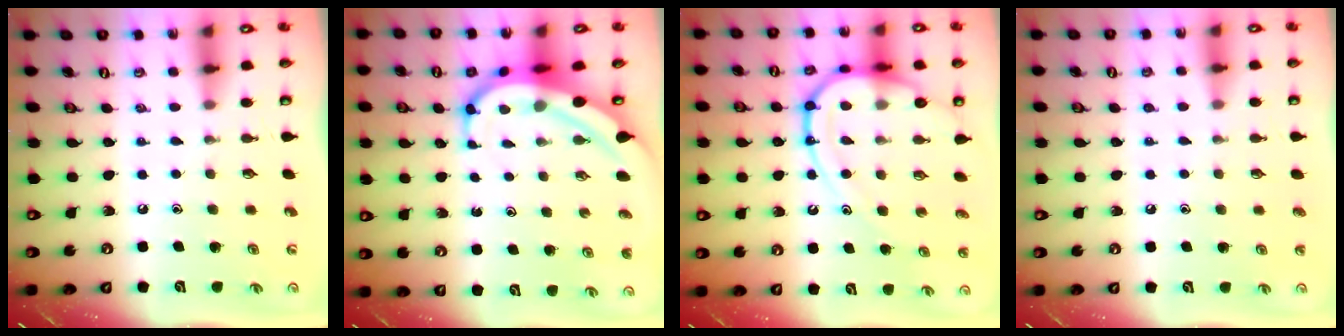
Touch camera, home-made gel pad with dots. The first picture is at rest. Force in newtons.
{"total": 8.4, "press": 8.3, "slide": 0.7}
{"total": 14.9, "press": 14.8, "slide": 1.3}
{"total": 1.7, "press": 1.7, "slide": 0.1}